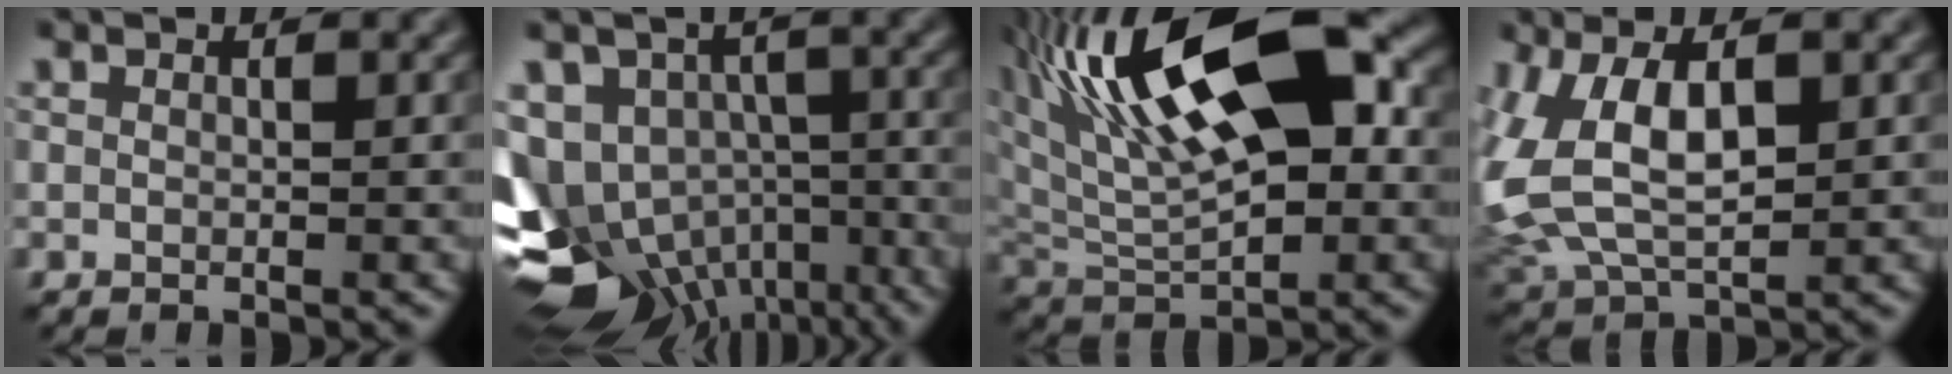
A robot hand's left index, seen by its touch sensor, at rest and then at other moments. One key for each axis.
{"total": 13.5, "fx": -7.5, "fy": 9.5, "fz": 6.0, "tx": -0.121, "ty": -0.030, "tz": -0.086}
{"total": 14.4, "fx": 4.0, "fy": 6.3, "fz": 12.3, "tx": -0.211, "ty": 0.023, "tz": 0.057}
{"total": 8.8, "fx": 1.0, "fy": 4.9, "fz": 7.3, "tx": -0.170, "ty": 0.002, "tz": 0.019}